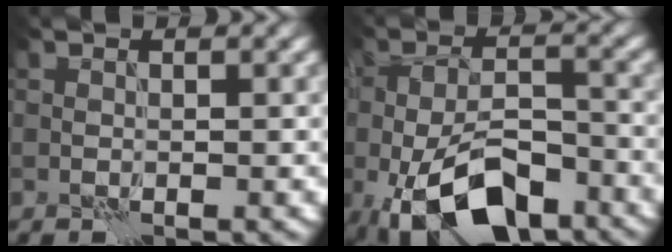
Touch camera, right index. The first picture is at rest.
{"total": 10.4, "force": [-5.5, 4.7, 7.5], "torque": [-0.142, -0.007, -0.097]}